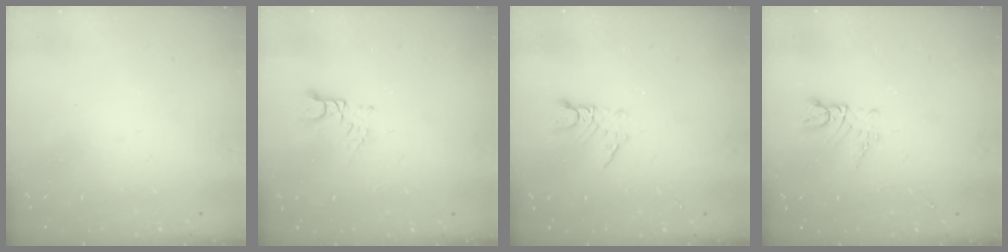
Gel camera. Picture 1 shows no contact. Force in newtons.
{"total": 3.4, "press": 3.3, "slide": 0.3}
{"total": 3.0, "press": 3.0, "slide": 0.3}
{"total": 3.0, "press": 3.0, "slide": 0.3}